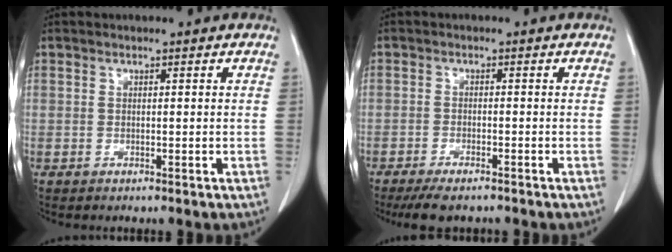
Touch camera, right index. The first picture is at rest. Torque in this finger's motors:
{"motor_torque": [0.43, -0.41, 0.21, 0.07]}